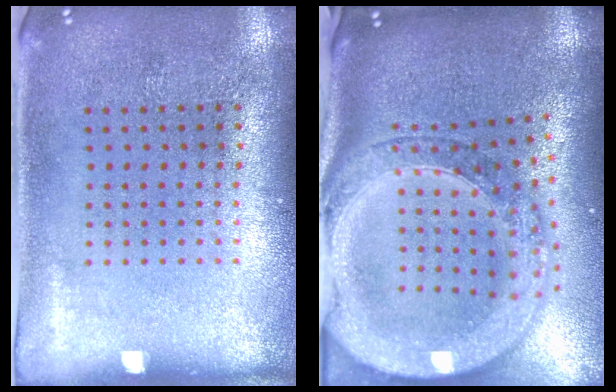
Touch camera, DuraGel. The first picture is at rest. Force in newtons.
{"total": 3.9, "press": 3.0, "slide": 2.5}